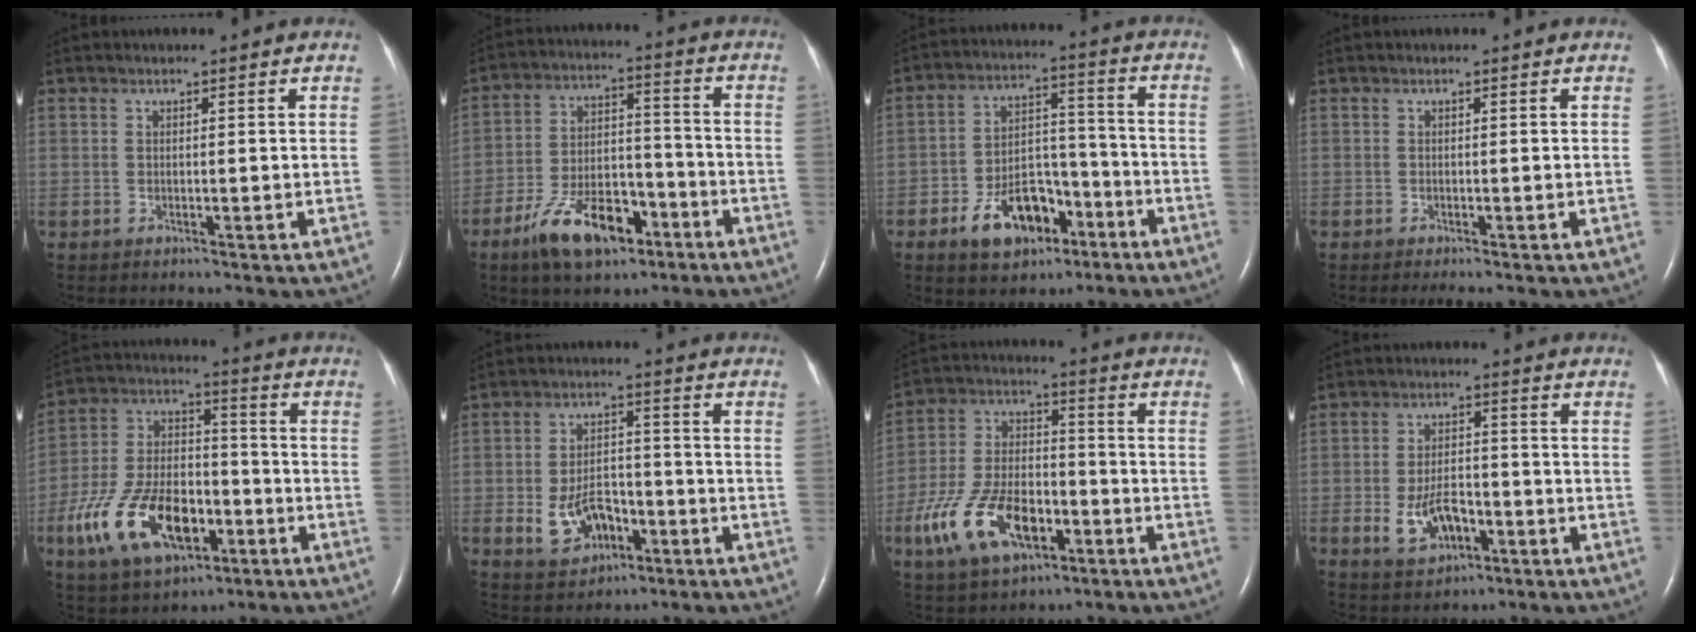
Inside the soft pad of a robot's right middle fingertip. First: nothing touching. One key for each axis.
{"total": 12.2, "fx": -7.3, "fy": 5.5, "fz": 8.1, "tx": -0.144, "ty": 0.009, "tz": -0.124}
{"total": 10.7, "fx": -5.9, "fy": 6.1, "fz": 6.5, "tx": -0.112, "ty": 0.021, "tz": -0.092}
{"total": 1.0, "fx": -0.8, "fy": 0.0, "fz": 0.7, "tx": -0.012, "ty": -0.004, "tz": -0.013}
{"total": 16.6, "fx": -6.8, "fy": 8.5, "fz": 12.5, "tx": -0.259, "ty": 0.007, "tz": -0.113}
{"total": 7.6, "fx": -2.9, "fy": 4.8, "fz": 5.1, "tx": -0.096, "ty": 0.007, "tz": -0.042}
{"total": 14.5, "fx": -6.2, "fy": 7.3, "fz": 10.9, "tx": -0.233, "ty": 0.007, "tz": -0.105}
{"total": 6.8, "fx": -2.5, "fy": 3.6, "fz": 5.1, "tx": -0.098, "ty": 0.002, "tz": -0.039}